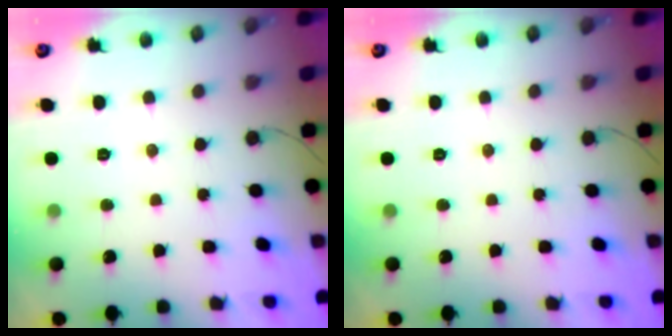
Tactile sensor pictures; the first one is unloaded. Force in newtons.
{"total": 0.0}